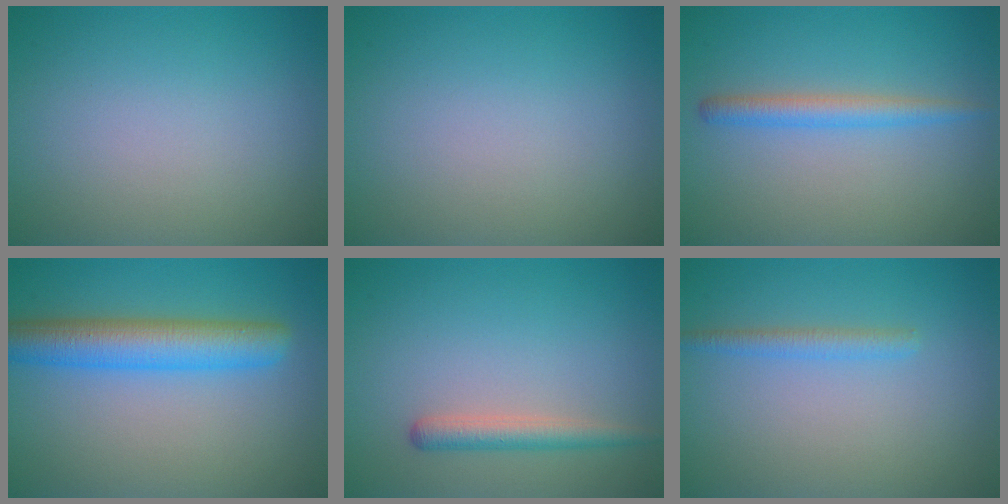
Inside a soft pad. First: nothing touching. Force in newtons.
{"total": 0.0}
{"total": 2.2, "press": 2.2, "slide": 0.2}
{"total": 5.9, "press": 5.9, "slide": 0.2}
{"total": 2.2, "press": 2.2, "slide": 0.1}
{"total": 1.6, "press": 1.6, "slide": 0.0}